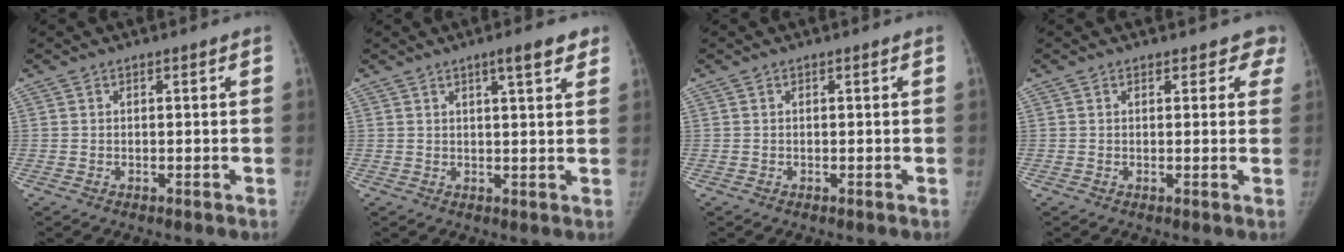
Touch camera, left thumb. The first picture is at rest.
{"total": 5.0, "force": [3.1, 0.9, 3.8], "torque": [-0.046, -0.014, 0.041]}
{"total": 0.0}
{"total": 3.6, "force": [2.9, 2.0, 0.6], "torque": [0.034, -0.009, 0.014]}